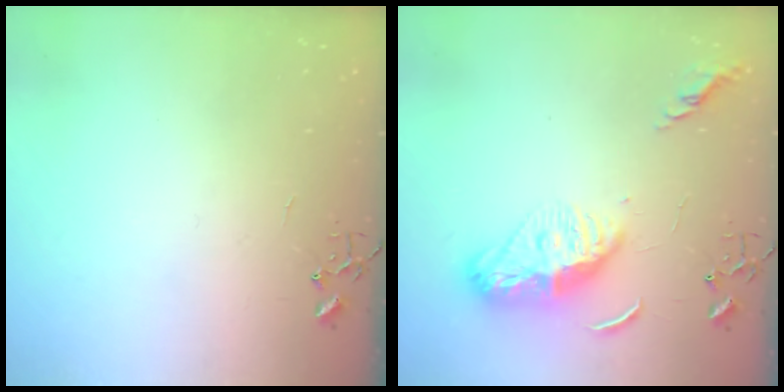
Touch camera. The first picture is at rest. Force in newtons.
{"total": 12.4, "press": 12.3, "slide": 0.8}